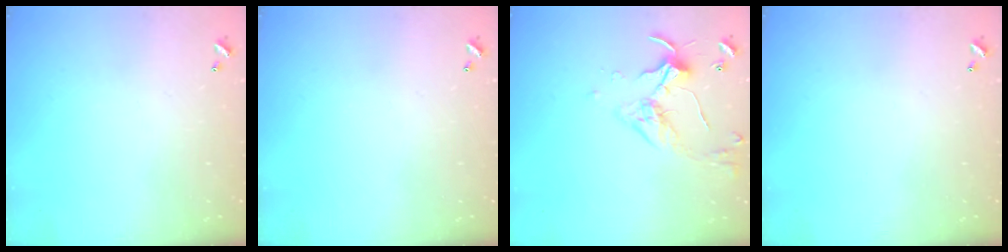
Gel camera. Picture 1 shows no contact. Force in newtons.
{"total": 0.0}
{"total": 3.7, "press": 3.7, "slide": 0.5}
{"total": 0.0}